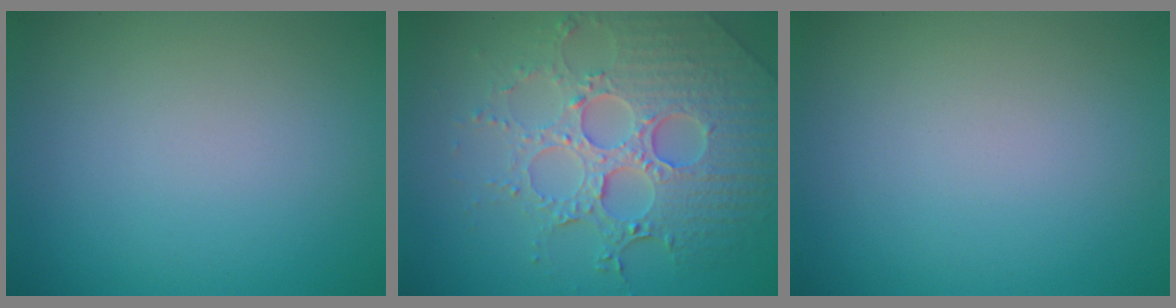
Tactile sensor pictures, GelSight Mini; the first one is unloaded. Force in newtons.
{"total": 7.6, "press": 5.6, "slide": 5.1}
{"total": 0.0}